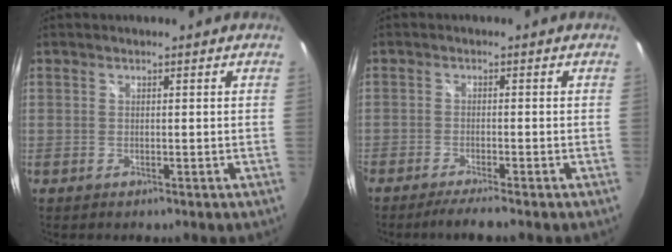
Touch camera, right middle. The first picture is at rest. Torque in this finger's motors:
{"motor_torque": [1.17, -0.97, 0.31, 0.21]}